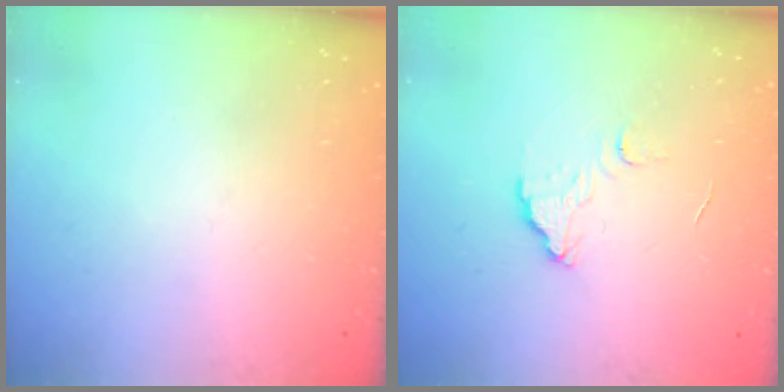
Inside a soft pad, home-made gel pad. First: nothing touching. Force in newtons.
{"total": 6.6, "press": 6.6, "slide": 0.5}